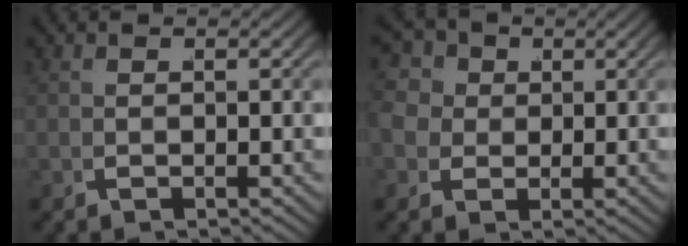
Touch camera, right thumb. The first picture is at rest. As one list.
[{"total": 8.2, "force": [1.4, 6.9, 4.2], "torque": [-0.089, -0.006, 0.021]}]